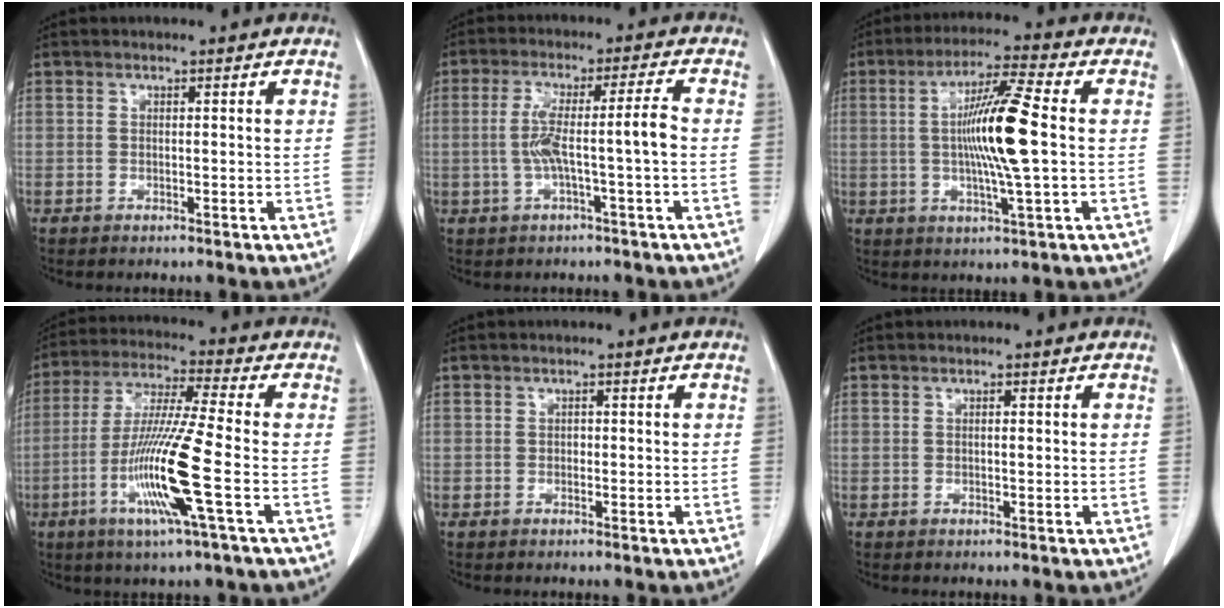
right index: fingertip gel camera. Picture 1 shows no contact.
{"total": 7.1, "force": [-1.1, -0.5, 7.0], "torque": [-0.137, 0.020, -0.016]}
{"total": 11.5, "force": [0.2, -0.2, 11.5], "torque": [-0.214, -0.002, 0.001]}
{"total": 13.6, "force": [-4.2, -0.9, 12.9], "torque": [-0.263, -0.021, -0.088]}
{"total": 0.5, "force": [-0.1, 0.4, 0.3], "torque": [-0.002, 0.003, -0.002]}
{"total": 0.7, "force": [0.1, 0.1, 0.7], "torque": [-0.013, 0.000, 0.002]}